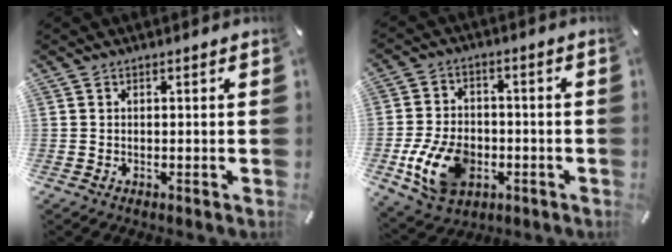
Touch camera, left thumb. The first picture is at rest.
{"total": 13.0, "force": [-4.1, 9.3, 8.2], "torque": [-0.179, 0.009, -0.071]}